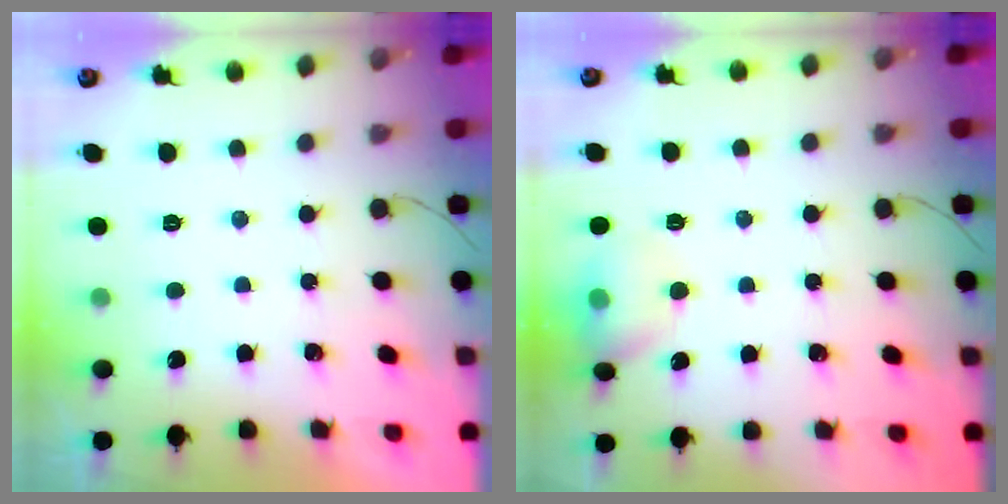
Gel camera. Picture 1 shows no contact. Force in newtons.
{"total": 8.7, "press": 8.5, "slide": 1.4}